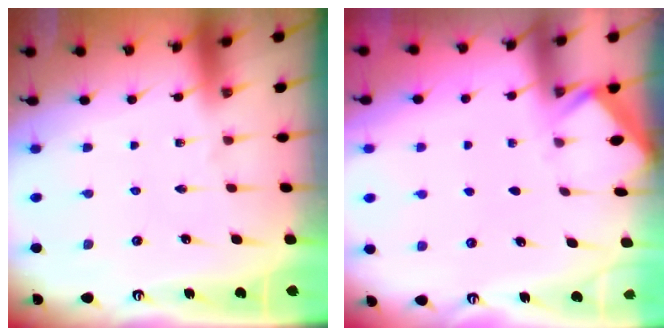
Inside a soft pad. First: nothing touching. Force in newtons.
{"total": 2.4, "press": 2.3, "slide": 0.4}